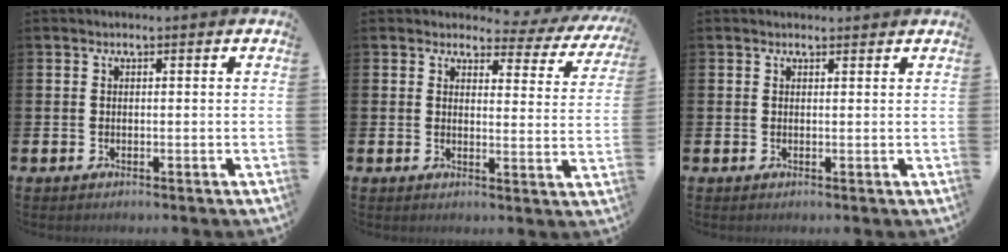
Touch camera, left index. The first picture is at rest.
{"total": 2.5, "force": [1.9, 1.5, 0.7], "torque": [-0.018, -0.020, 0.023]}
{"total": 0.8, "force": [0.7, 0.3, 0.1], "torque": [0.006, 0.000, 0.011]}